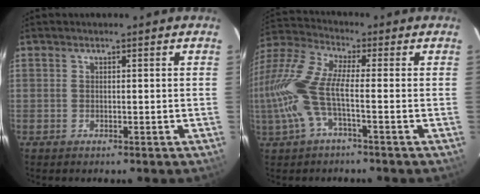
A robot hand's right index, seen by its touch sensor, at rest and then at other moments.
{"total": 13.8, "force": [-2.6, 4.1, 12.9], "torque": [-0.272, -0.002, -0.056]}